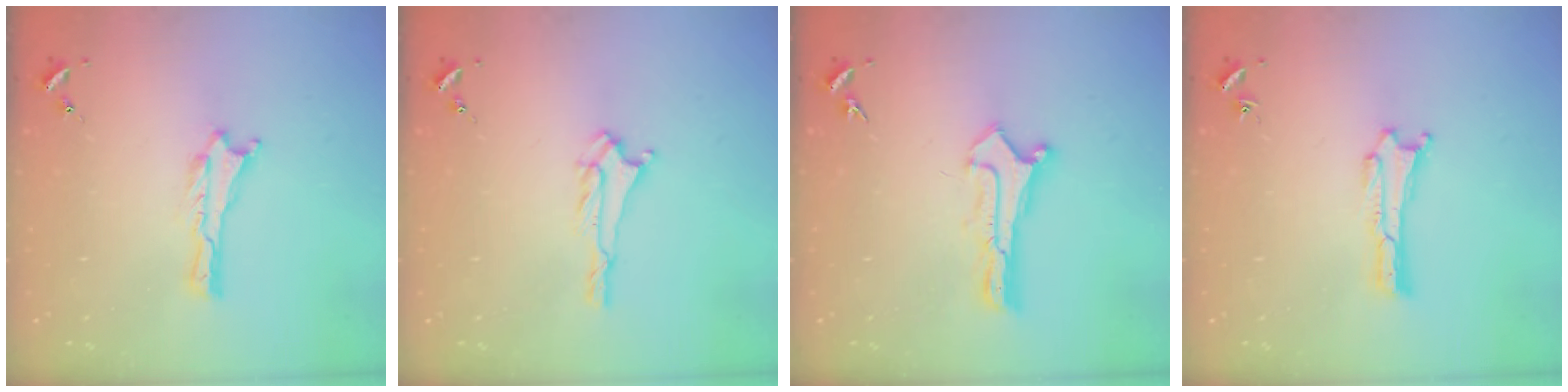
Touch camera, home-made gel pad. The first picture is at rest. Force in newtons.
{"total": 1.9, "press": 1.9, "slide": 0.4}
{"total": 0.8, "press": 0.8, "slide": 0.0}
{"total": 0.0}